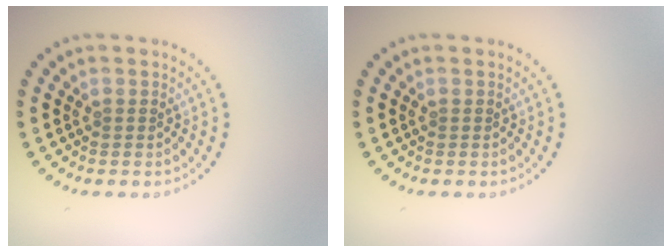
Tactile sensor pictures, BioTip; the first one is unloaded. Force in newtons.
{"total": 0.0}